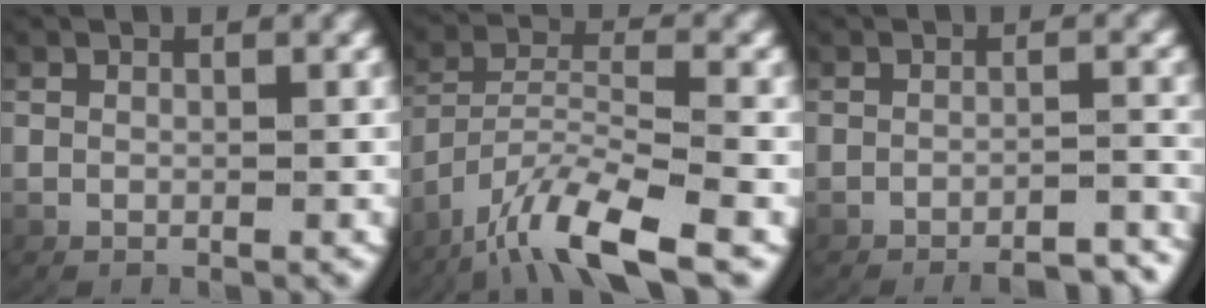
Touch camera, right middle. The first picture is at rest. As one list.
[{"total": 6.7, "force": [-3.2, 3.1, 4.9], "torque": [-0.111, -0.019, -0.044]}, {"total": 5.5, "force": [-5.3, 0.8, 1.5], "torque": [-0.014, -0.007, -0.080]}]